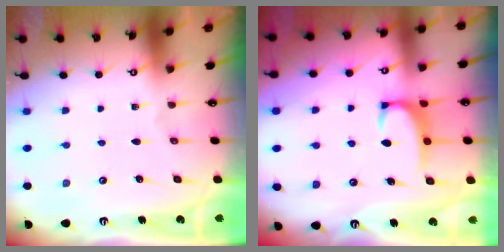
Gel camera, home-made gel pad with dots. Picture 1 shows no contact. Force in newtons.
{"total": 2.2, "press": 2.1, "slide": 0.6}